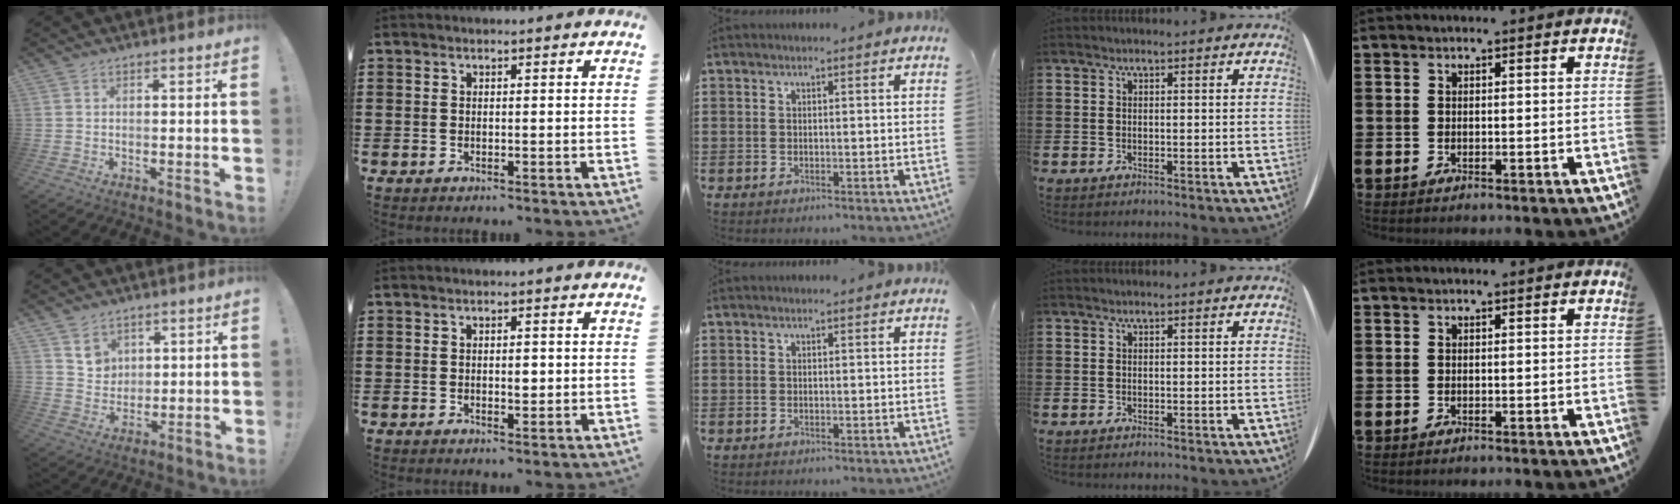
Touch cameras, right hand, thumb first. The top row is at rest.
{"thumb": {"total": 6.7, "force": [4.1, 5.2, 0.9], "torque": [0.005, -0.038, 0.077]}, "index": {"total": 1.8, "force": [0.0, 0.7, 1.7], "torque": [-0.032, 0.001, 0.000]}}